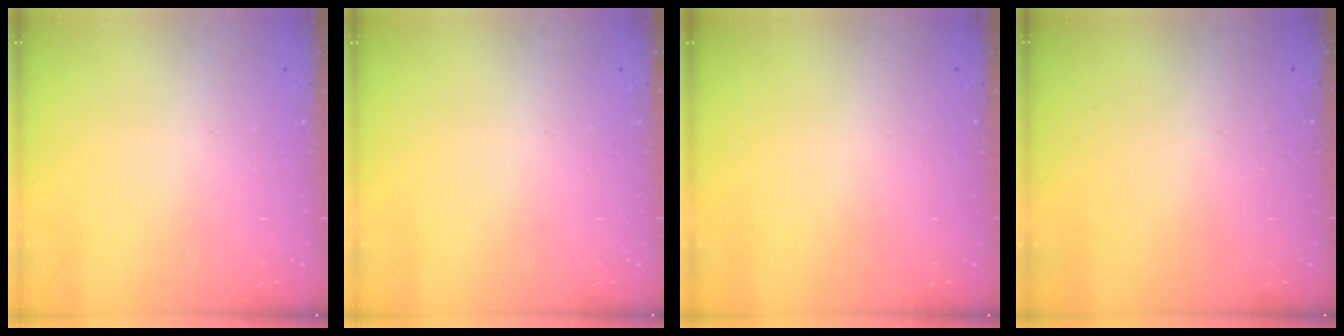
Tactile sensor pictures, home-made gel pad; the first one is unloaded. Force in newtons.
{"total": 0.0}
{"total": 0.0}
{"total": 0.6, "press": 0.6, "slide": 0.2}